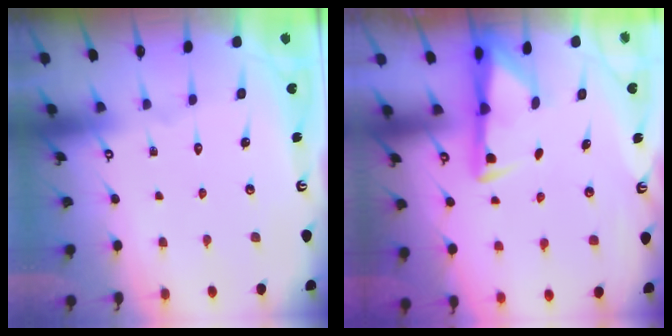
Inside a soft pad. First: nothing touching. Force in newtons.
{"total": 2.8, "press": 2.7, "slide": 0.5}